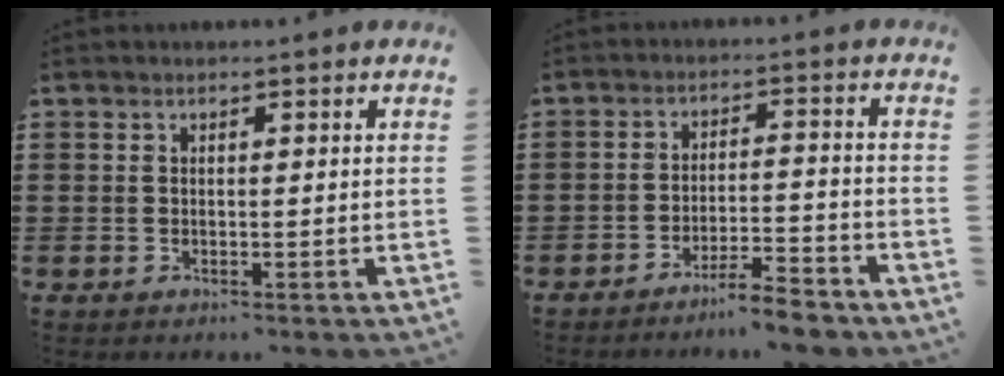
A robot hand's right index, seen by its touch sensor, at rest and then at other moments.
{"total": 5.7, "force": [-5.2, 0.3, 2.3], "torque": [-0.039, -0.002, -0.097]}